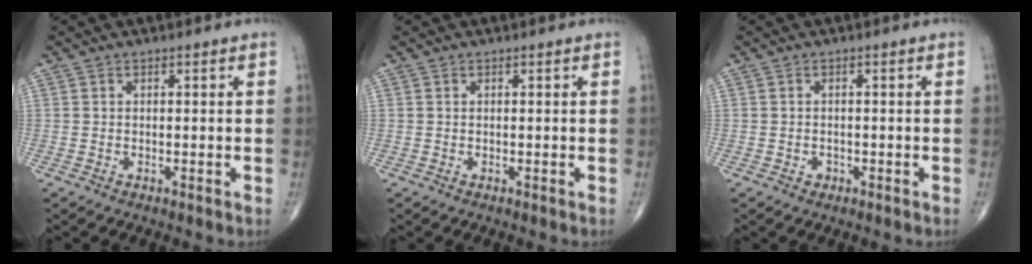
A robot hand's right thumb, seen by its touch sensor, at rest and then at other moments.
{"total": 0.0}
{"total": 1.1, "force": [-0.5, 0.9, 0.3], "torque": [-0.002, 0.004, -0.007]}